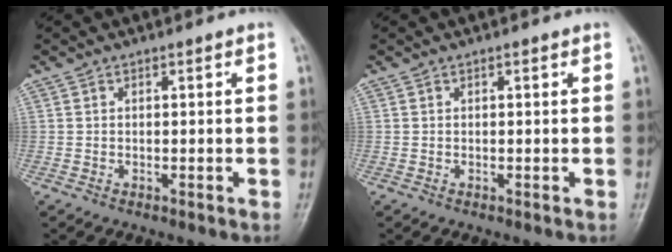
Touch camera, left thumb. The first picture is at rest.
{"total": 0.0}